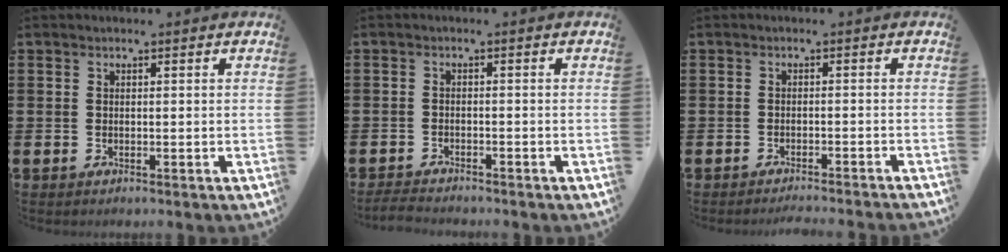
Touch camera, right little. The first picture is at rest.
{"total": 1.7, "force": [-1.7, 0.1, 0.3], "torque": [-0.008, 0.003, -0.035]}
{"total": 1.3, "force": [-1.2, -0.3, 0.1], "torque": [-0.001, 0.001, -0.025]}